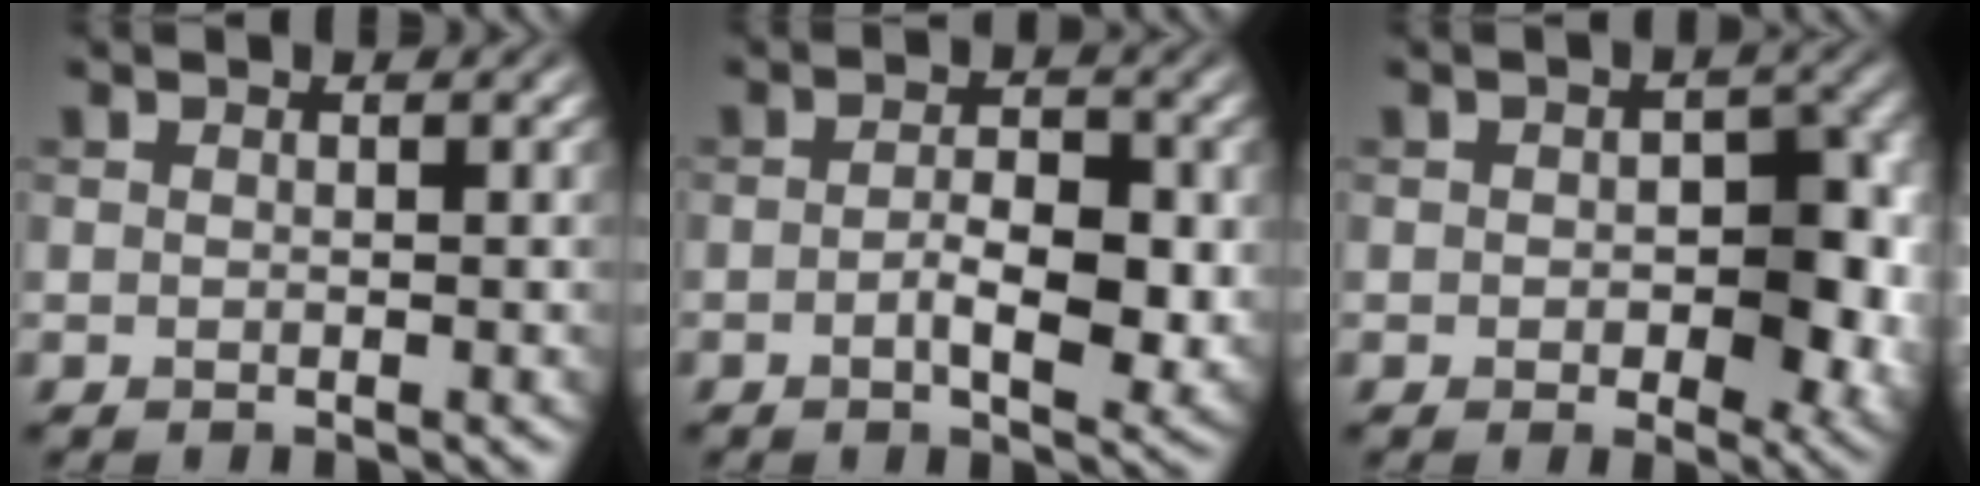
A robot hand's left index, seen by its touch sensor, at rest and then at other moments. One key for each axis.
{"total": 4.6, "fx": -0.6, "fy": 2.1, "fz": 4.1, "tx": -0.068, "ty": -0.009, "tz": -0.009}
{"total": 7.4, "fx": -0.1, "fy": 4.2, "fz": 6.0, "tx": -0.065, "ty": -0.008, "tz": -0.002}